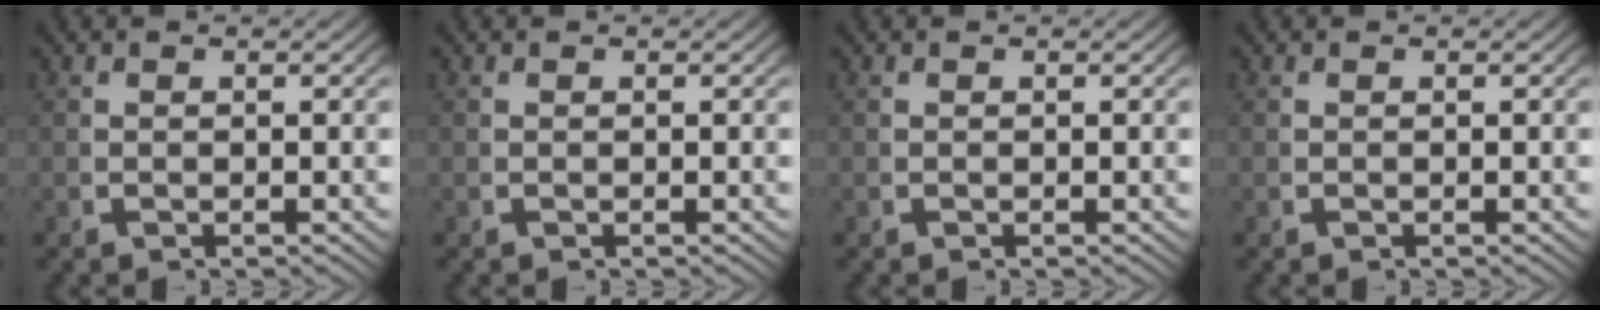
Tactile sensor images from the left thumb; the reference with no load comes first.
{"total": 0.0}
{"total": 0.0}
{"total": 0.0}